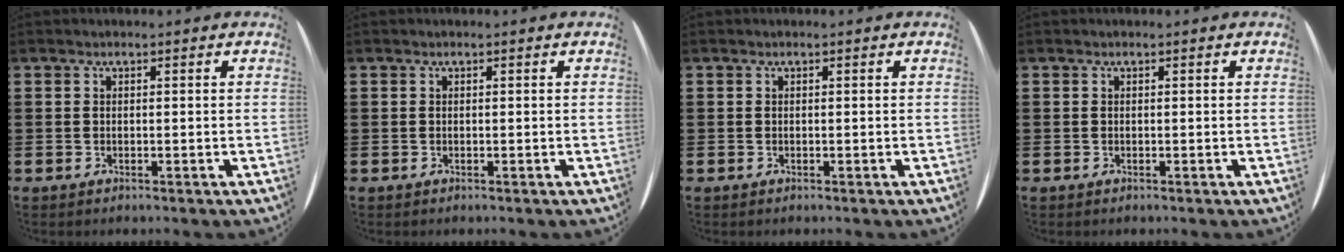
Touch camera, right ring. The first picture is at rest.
{"total": 0.0}
{"total": 0.0}
{"total": 0.0}